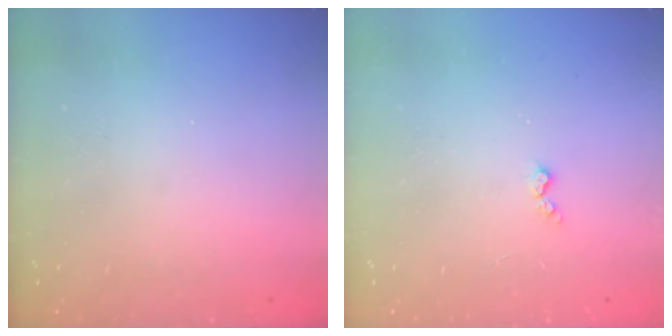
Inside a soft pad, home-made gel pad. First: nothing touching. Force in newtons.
{"total": 2.9, "press": 2.9, "slide": 0.5}